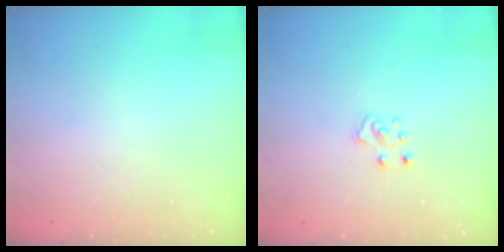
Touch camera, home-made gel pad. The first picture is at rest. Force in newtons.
{"total": 6.4, "press": 6.4, "slide": 0.5}